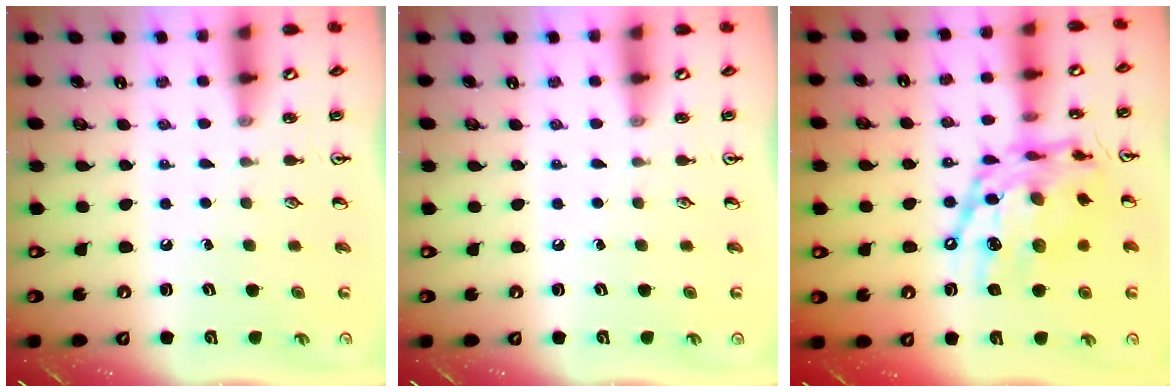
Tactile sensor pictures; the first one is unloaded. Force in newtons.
{"total": 0.0}
{"total": 19.7, "press": 19.6, "slide": 1.7}